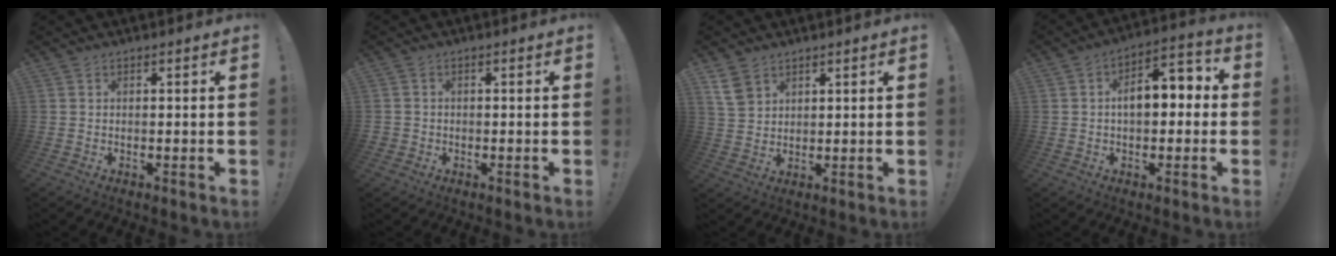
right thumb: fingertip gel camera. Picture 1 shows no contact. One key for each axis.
{"total": 1.5, "fx": -0.5, "fy": 1.2, "fz": 0.6, "tx": -0.010, "ty": 0.003, "tz": -0.009}
{"total": 6.1, "fx": 3.9, "fy": 4.0, "fz": 2.5, "tx": -0.035, "ty": -0.017, "tz": 0.076}
{"total": 9.5, "fx": 0.2, "fy": 5.5, "fz": 7.8, "tx": -0.107, "ty": 0.009, "tz": 0.002}